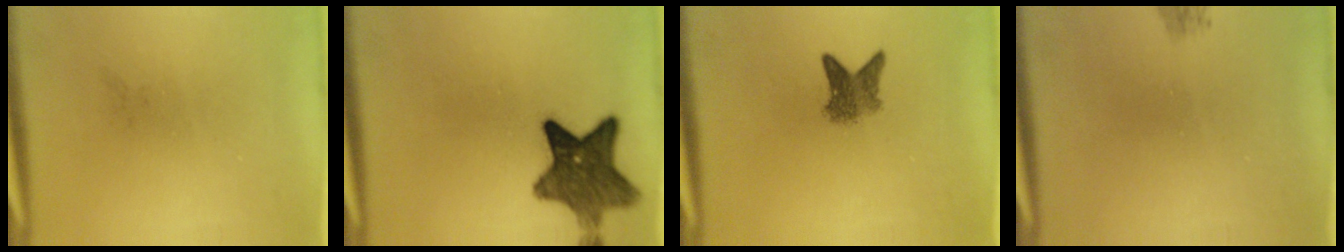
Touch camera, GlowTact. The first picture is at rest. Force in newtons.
{"total": 9.7}
{"total": 3.4}
{"total": 1.1}